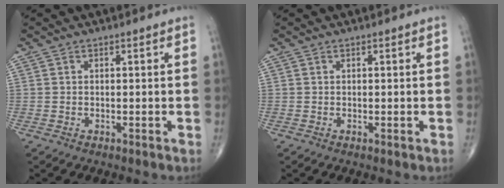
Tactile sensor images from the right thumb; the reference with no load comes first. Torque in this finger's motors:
{"motor_torque": [0.13, 0.01, 0.20, -0.05, 0.02]}